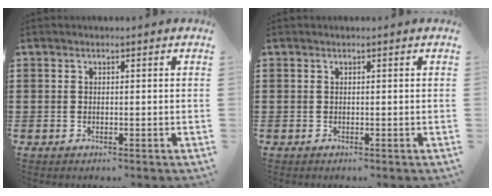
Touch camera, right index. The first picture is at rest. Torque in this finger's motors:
{"motor_torque": [-0.46, -0.24, -0.03, -0.01]}